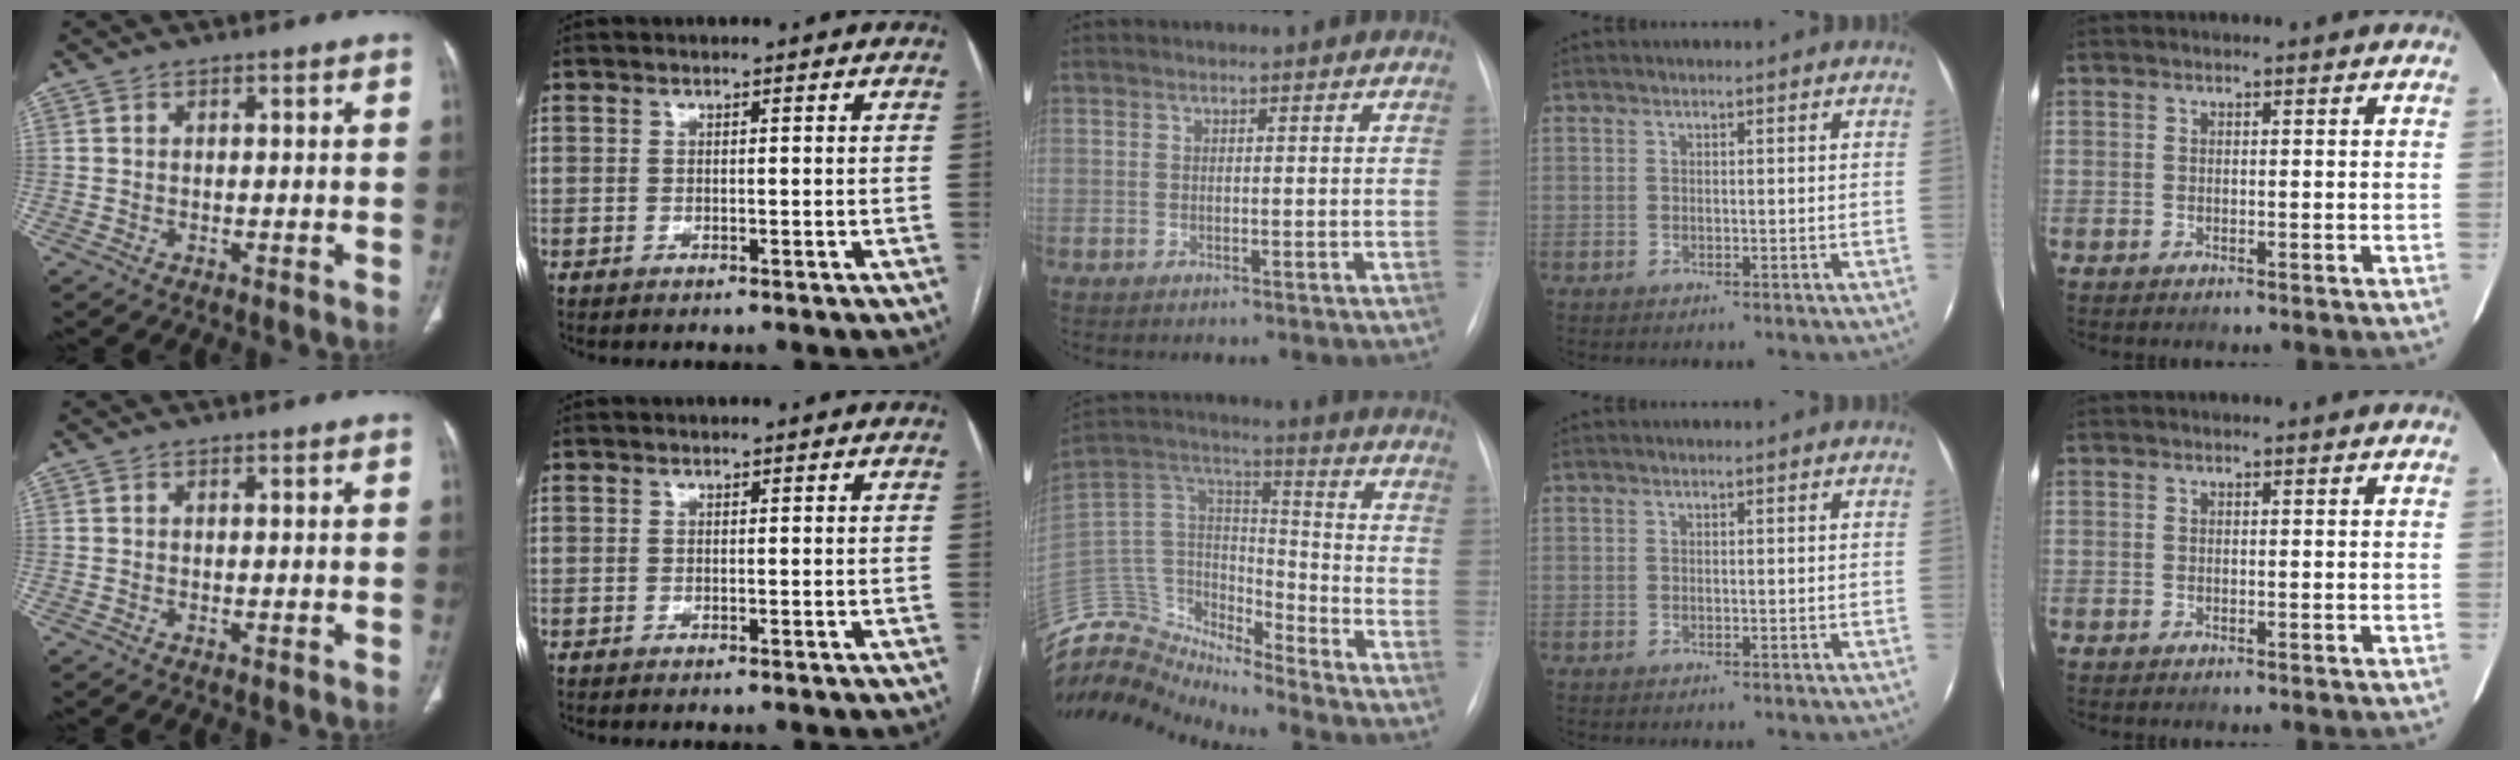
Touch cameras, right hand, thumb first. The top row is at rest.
{"middle": {"total": 16.6, "force": [-16.2, 2.8, 2.0], "torque": [-0.047, 0.068, -0.297]}}